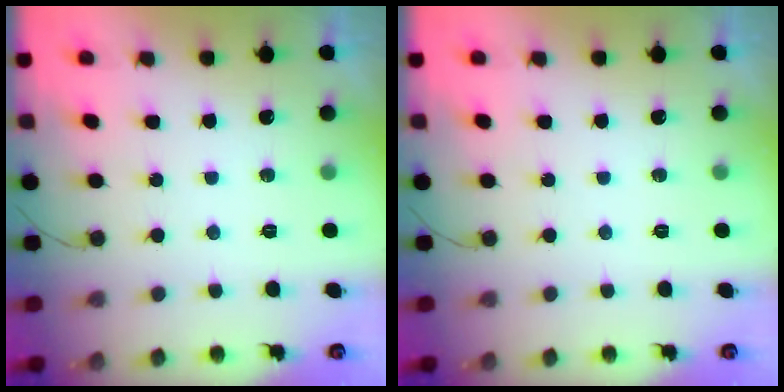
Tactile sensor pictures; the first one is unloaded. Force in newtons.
{"total": 0.0}